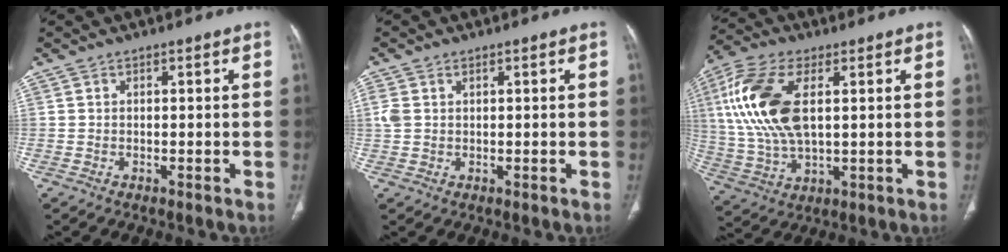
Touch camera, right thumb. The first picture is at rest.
{"total": 2.8, "force": [0.8, 2.1, 1.7], "torque": [-0.049, 0.006, 0.021]}
{"total": 16.9, "force": [3.8, 8.5, 14.1], "torque": [-0.312, 0.001, 0.075]}